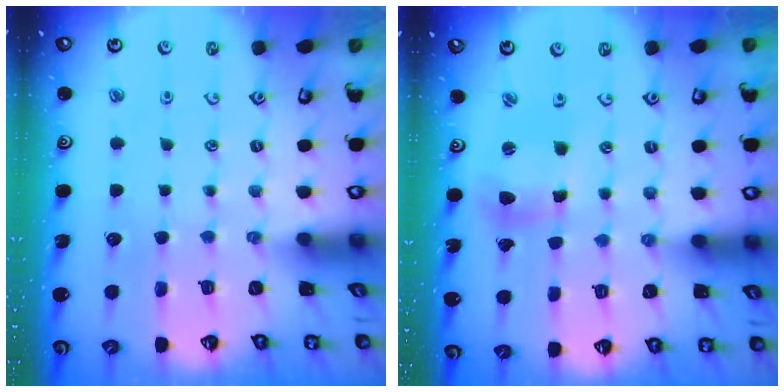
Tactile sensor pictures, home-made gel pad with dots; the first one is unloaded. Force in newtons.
{"total": 7.4, "press": 7.3, "slide": 1.1}